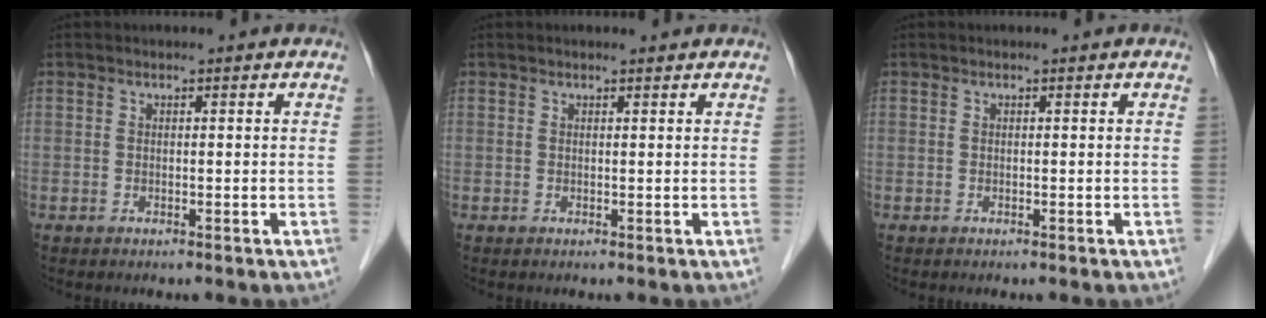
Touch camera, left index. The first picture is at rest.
{"total": 0.9, "force": [0.9, 0.1, 0.3], "torque": [-0.009, 0.004, 0.015]}
{"total": 0.0}